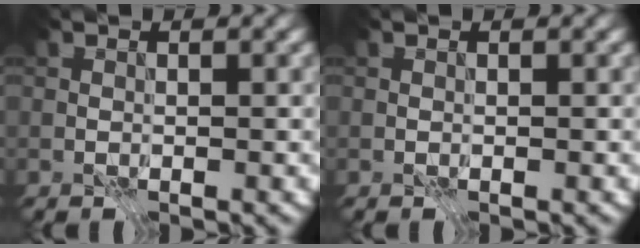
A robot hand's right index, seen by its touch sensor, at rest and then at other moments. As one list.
[{"total": 0.0}]